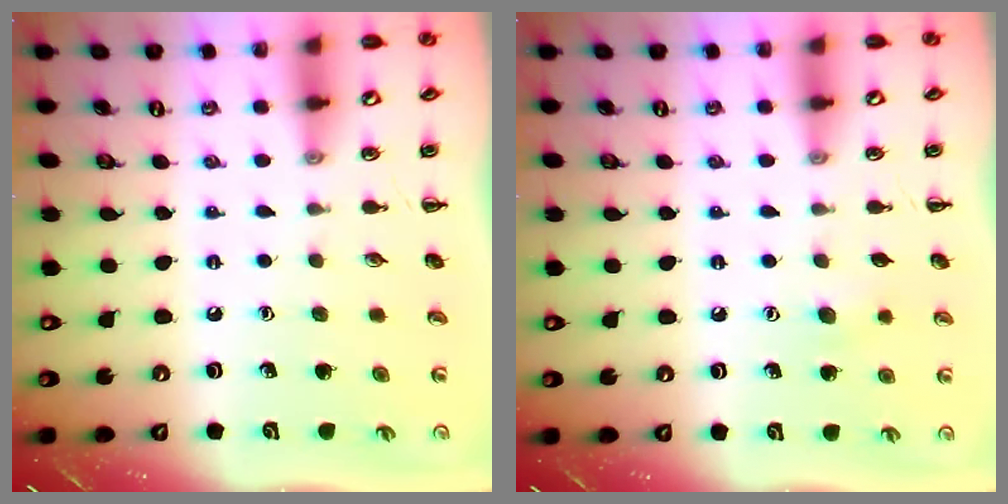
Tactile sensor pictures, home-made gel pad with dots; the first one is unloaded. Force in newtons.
{"total": 5.5, "press": 5.4, "slide": 1.0}